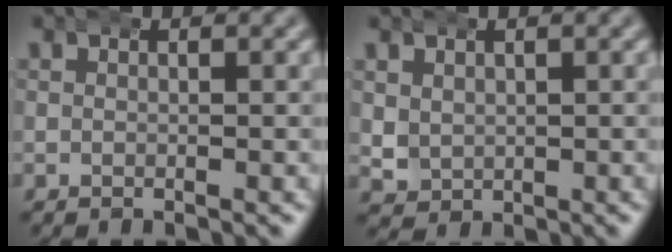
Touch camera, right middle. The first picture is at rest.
{"total": 2.4, "force": [0.9, 2.1, 0.8], "torque": [-0.039, -0.014, 0.026]}